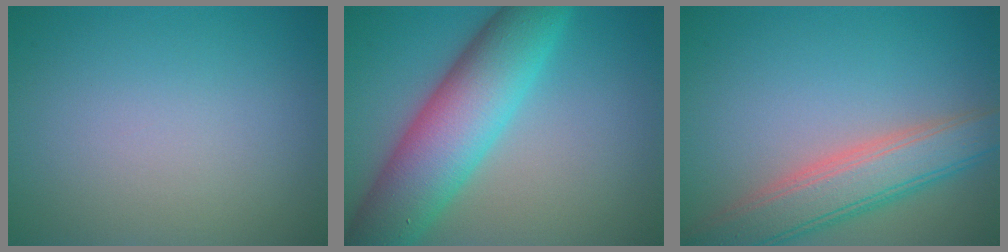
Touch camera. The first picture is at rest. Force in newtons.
{"total": 9.7, "press": 9.7, "slide": 0.2}
{"total": 6.0, "press": 6.0, "slide": 0.2}